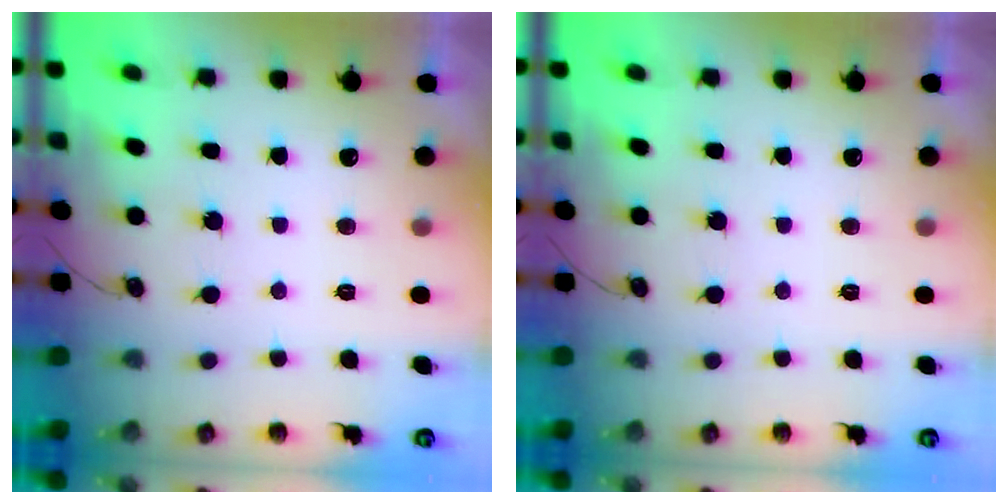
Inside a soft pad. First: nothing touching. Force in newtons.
{"total": 0.0}